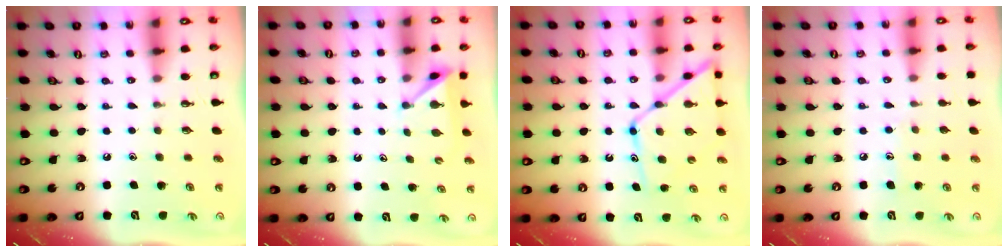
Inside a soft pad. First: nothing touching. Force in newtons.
{"total": 4.5, "press": 4.4, "slide": 0.7}
{"total": 13.3, "press": 13.3, "slide": 1.1}
{"total": 6.2, "press": 6.2, "slide": 0.6}